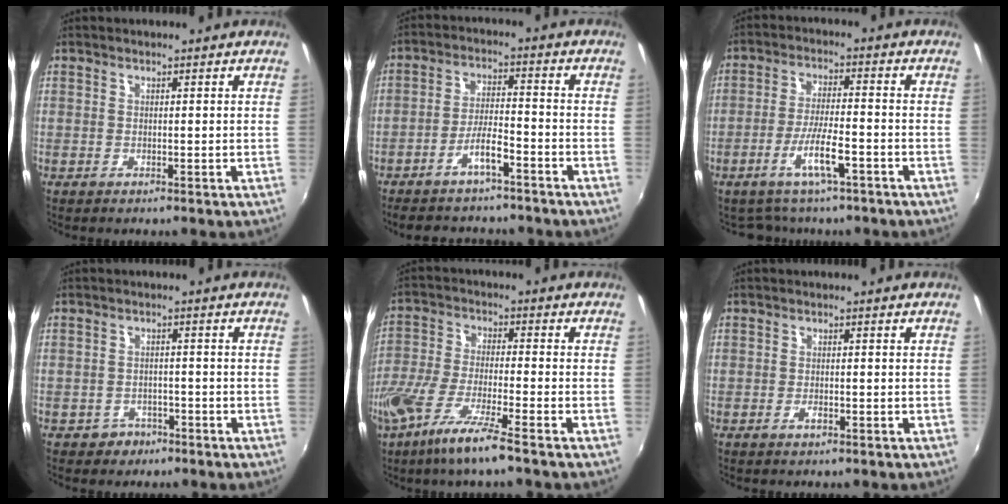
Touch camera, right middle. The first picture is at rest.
{"total": 9.8, "force": [-7.9, 2.7, 5.2], "torque": [-0.108, 0.004, -0.128]}
{"total": 7.1, "force": [-4.6, 2.0, 5.0], "torque": [-0.101, -0.005, -0.078]}
{"total": 3.6, "force": [-2.2, 2.8, 0.3], "torque": [-0.016, 0.005, -0.032]}
{"total": 11.0, "force": [-7.0, 0.7, 8.4], "torque": [-0.174, -0.026, -0.139]}
{"total": 1.2, "force": [-0.7, 0.6, 0.8], "torque": [-0.016, -0.002, -0.013]}